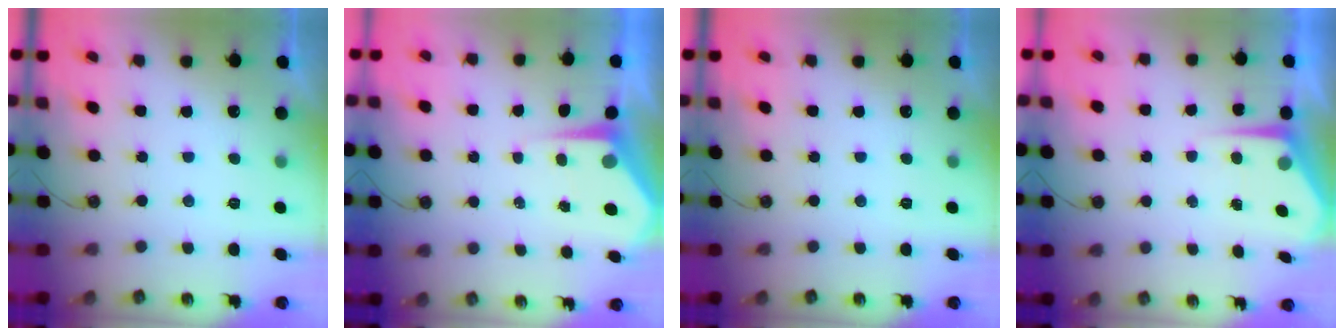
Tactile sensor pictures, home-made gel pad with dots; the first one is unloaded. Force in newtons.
{"total": 5.1, "press": 5.1, "slide": 0.5}
{"total": 0.0}
{"total": 4.8, "press": 4.8, "slide": 0.4}